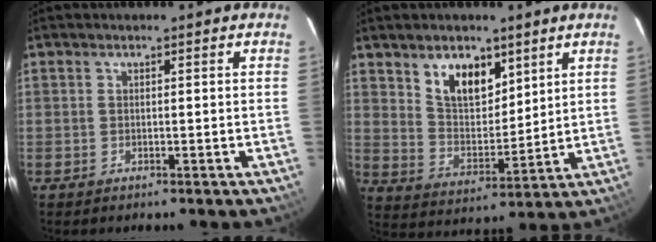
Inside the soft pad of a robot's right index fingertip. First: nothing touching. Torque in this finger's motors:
{"motor_torque": [0.24, 0.32, 0.08, 0.06]}